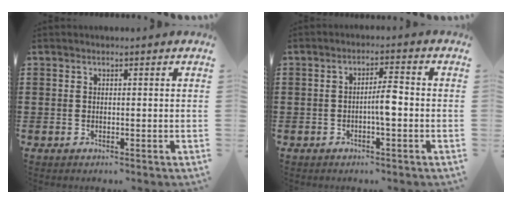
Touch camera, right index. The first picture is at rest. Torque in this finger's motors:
{"motor_torque": [0.53, 0.58, 0.34, 0.06]}